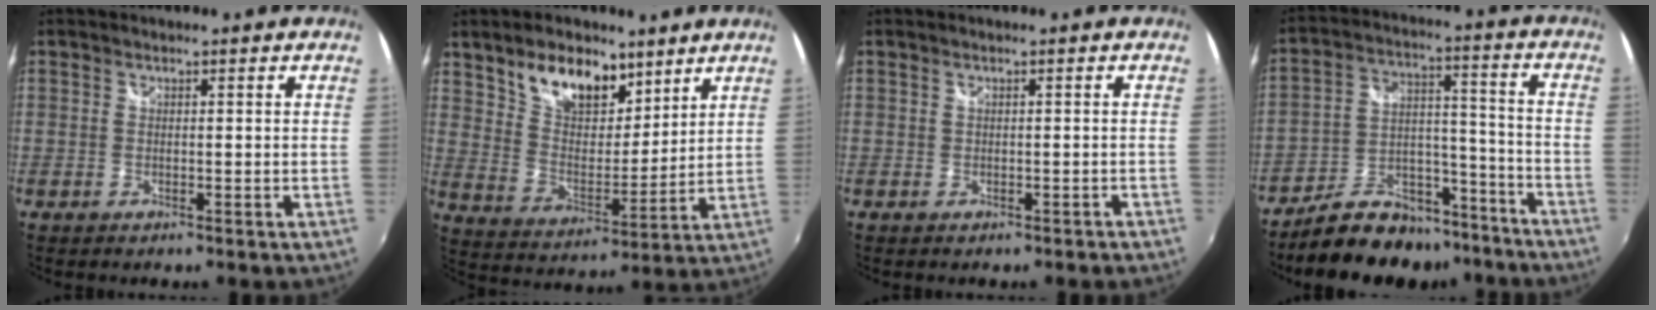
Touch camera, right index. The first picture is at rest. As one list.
[{"total": 13.6, "force": [8.8, 7.6, 7.1], "torque": [-0.123, 0.018, 0.164]}, {"total": 1.4, "force": [-1.0, 0.7, 0.6], "torque": [-0.012, 0.001, -0.006]}, {"total": 18.0, "force": [-14.4, 8.3, 6.7], "torque": [-0.130, 0.046, -0.203]}]